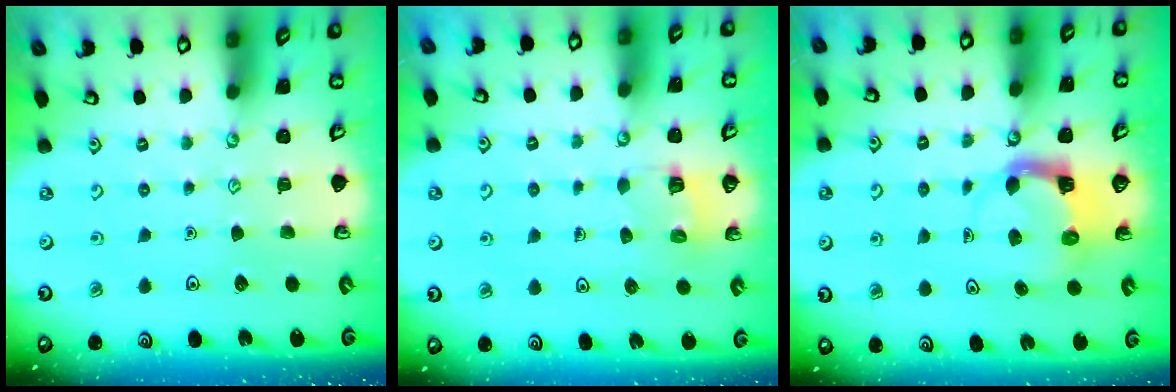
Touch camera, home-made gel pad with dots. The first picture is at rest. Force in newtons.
{"total": 5.8, "press": 5.8, "slide": 0.3}
{"total": 3.9, "press": 3.9, "slide": 0.3}